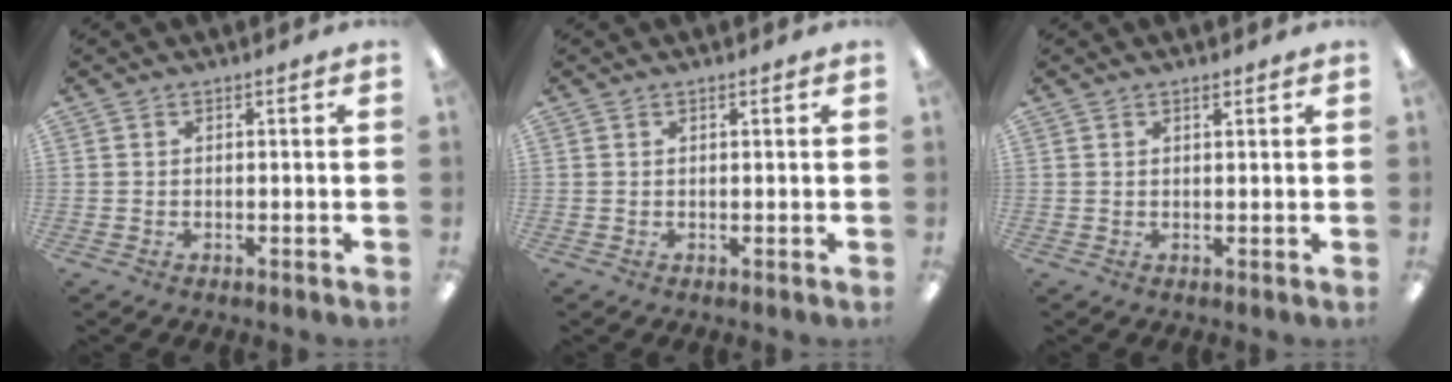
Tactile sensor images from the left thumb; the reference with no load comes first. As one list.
[{"total": 0.5, "force": [0.4, 0.1, 0.3], "torque": [-0.006, 0.001, 0.007]}, {"total": 1.1, "force": [0.9, 0.3, 0.5], "torque": [-0.004, -0.004, 0.015]}]